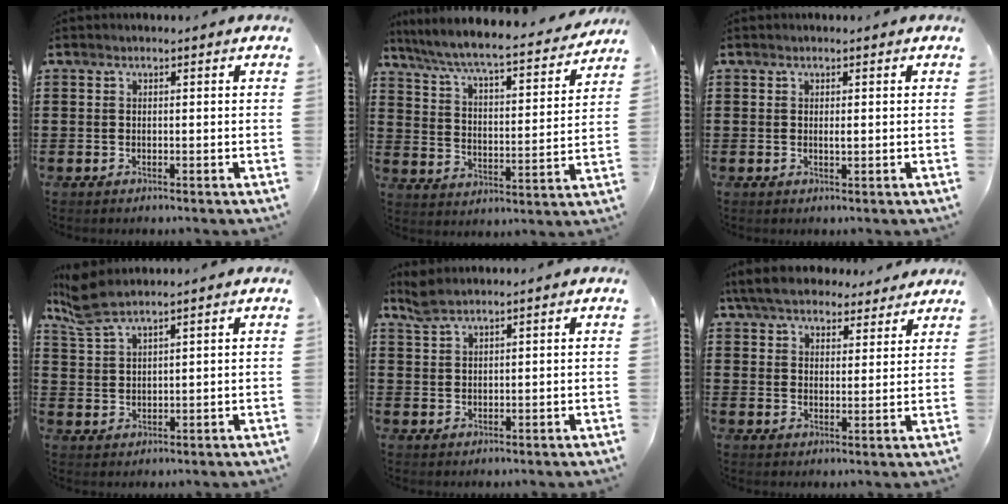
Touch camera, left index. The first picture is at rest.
{"total": 6.3, "force": [5.8, 0.0, 2.4], "torque": [-0.073, -0.044, 0.093]}
{"total": 1.0, "force": [0.1, 0.2, 0.9], "torque": [-0.019, -0.002, 0.003]}
{"total": 4.6, "force": [3.7, 0.5, 2.6], "torque": [-0.062, -0.005, 0.070]}
{"total": 2.2, "force": [1.9, 0.3, 1.1], "torque": [-0.026, 0.000, 0.037]}
{"total": 6.6, "force": [5.9, 1.7, 2.2], "torque": [-0.065, -0.015, 0.110]}